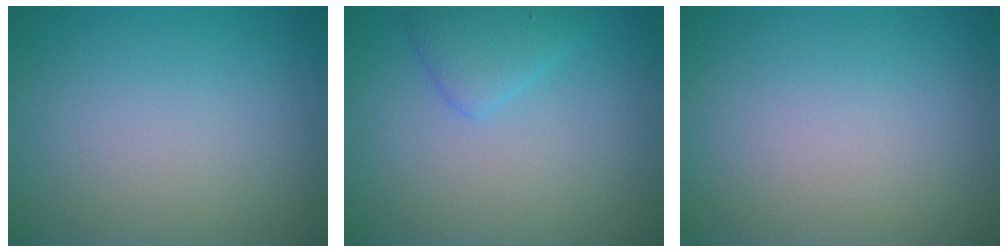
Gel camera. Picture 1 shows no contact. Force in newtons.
{"total": 2.2, "press": 2.2, "slide": 0.1}
{"total": 0.0}